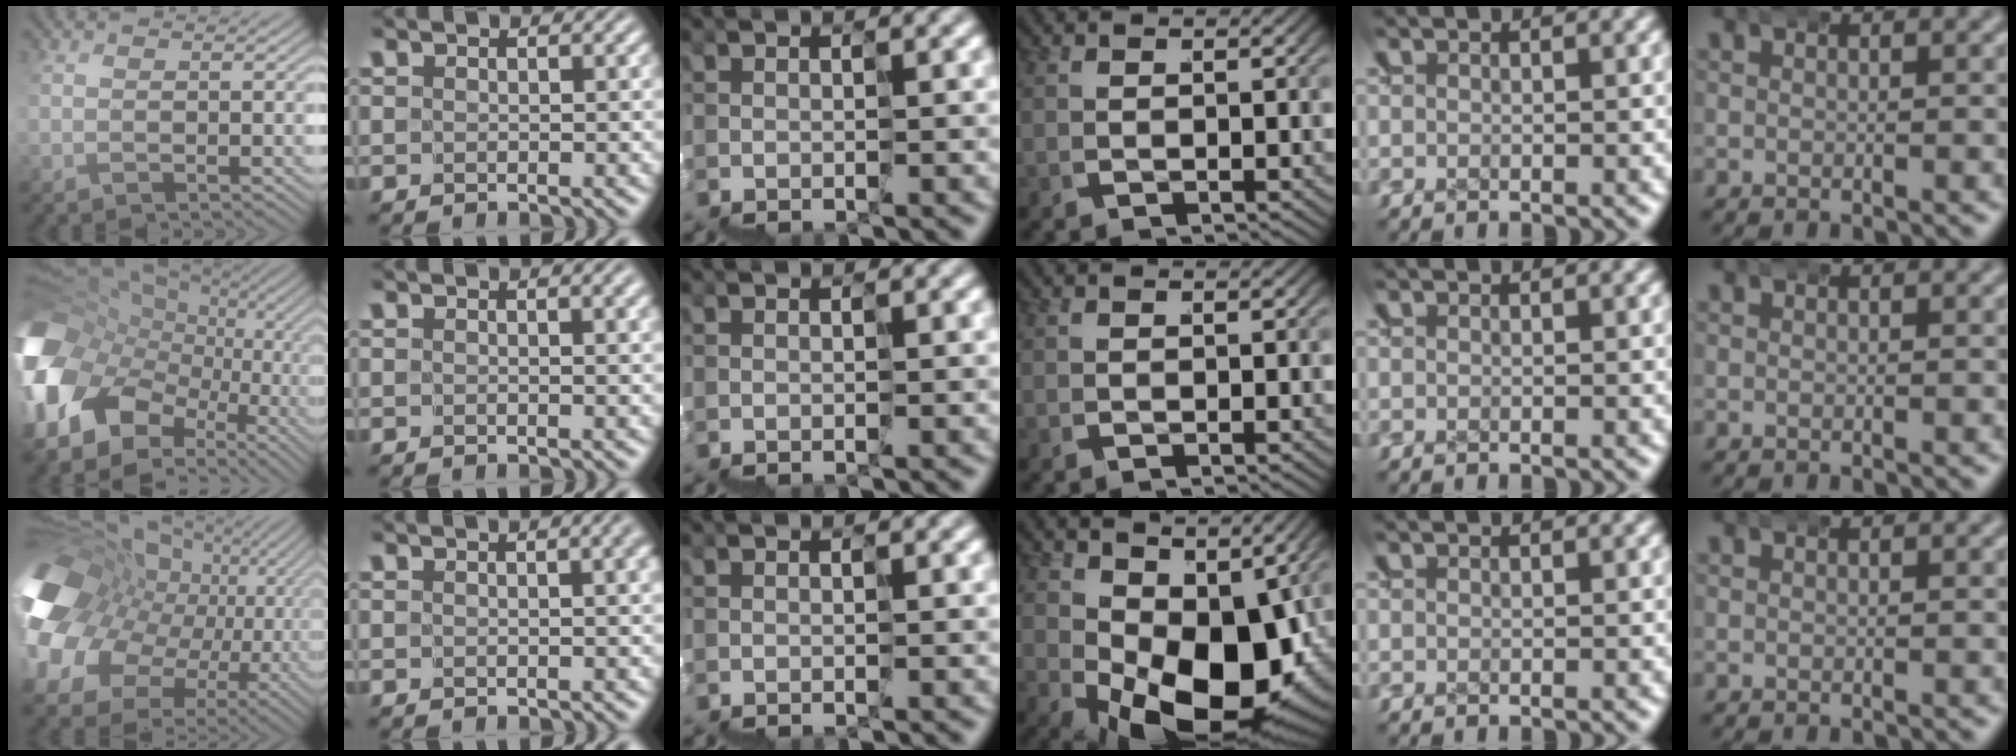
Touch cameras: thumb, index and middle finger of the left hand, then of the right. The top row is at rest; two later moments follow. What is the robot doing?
{"motion": "wrap", "object": "ethernet cable"}